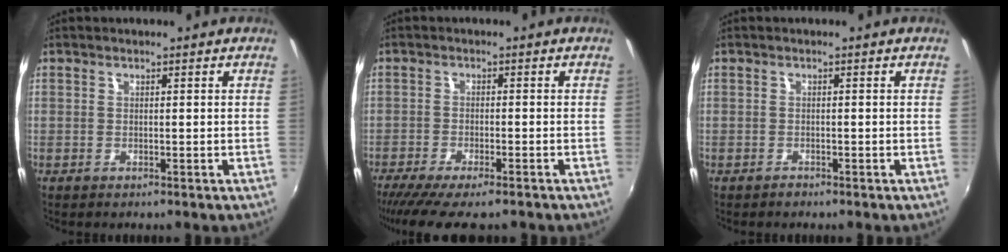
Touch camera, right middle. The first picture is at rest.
{"total": 10.5, "force": [-8.6, 1.8, 5.8], "torque": [-0.130, -0.040, -0.143]}
{"total": 0.7, "force": [-0.7, 0.3, 0.0], "torque": [0.000, 0.001, -0.013]}